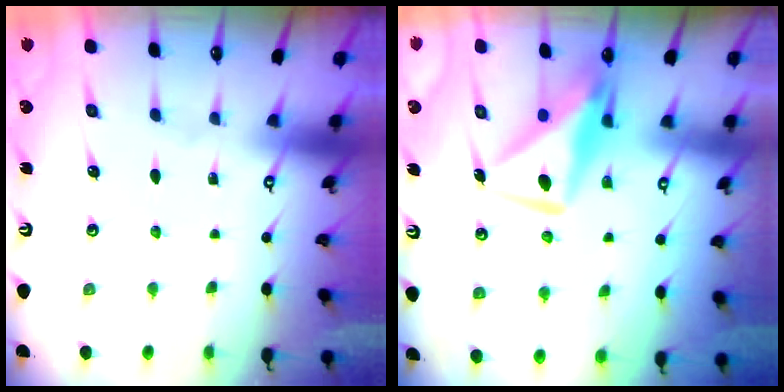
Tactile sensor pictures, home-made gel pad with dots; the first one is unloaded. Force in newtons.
{"total": 11.0, "press": 10.9, "slide": 1.0}